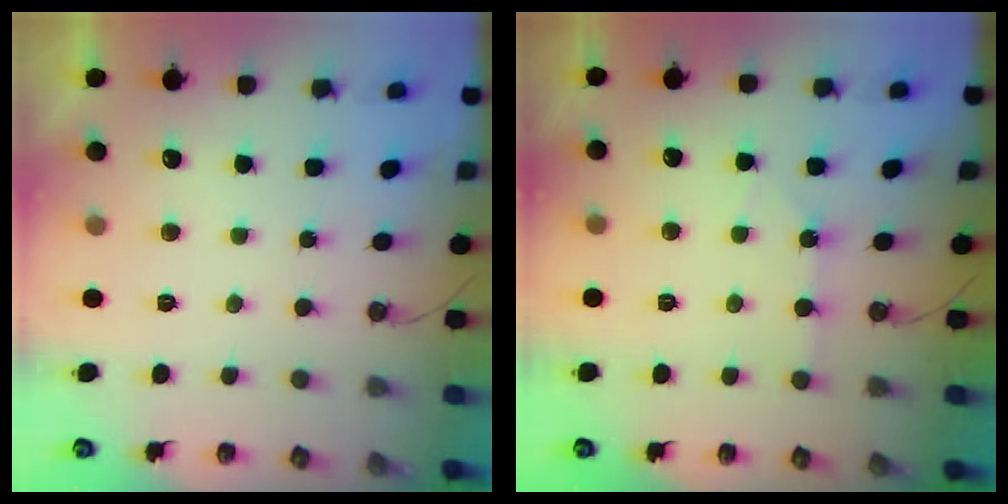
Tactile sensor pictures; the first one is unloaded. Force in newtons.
{"total": 2.5, "press": 2.5, "slide": 0.5}